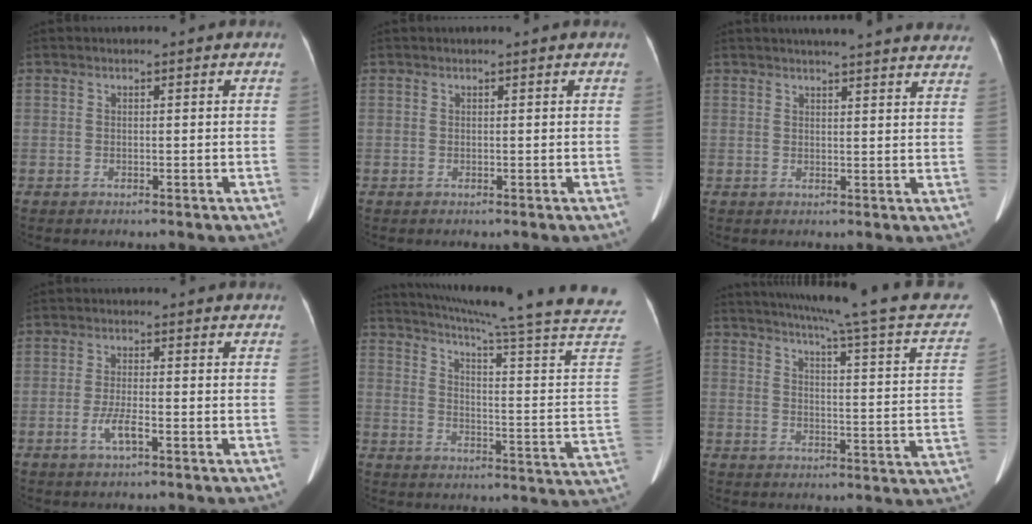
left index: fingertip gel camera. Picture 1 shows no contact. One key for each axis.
{"total": 0.5, "fx": 0.4, "fy": -0.1, "fz": 0.2, "tx": -0.009, "ty": 0.005, "tz": 0.009}
{"total": 19.6, "fx": 18.0, "fy": 1.5, "fz": 7.5, "tx": -0.096, "ty": -0.013, "tz": 0.203}
{"total": 3.3, "fx": -1.6, "fy": 0.5, "fz": 2.9, "tx": -0.065, "ty": -0.004, "tz": -0.031}
{"total": 26.9, "fx": 23.2, "fy": -3.0, "fz": 13.3, "tx": -0.214, "ty": -0.107, "tz": 0.294}
{"total": 22.8, "fx": 18.9, "fy": 0.4, "fz": 12.8, "tx": -0.184, "ty": -0.037, "tz": 0.222}